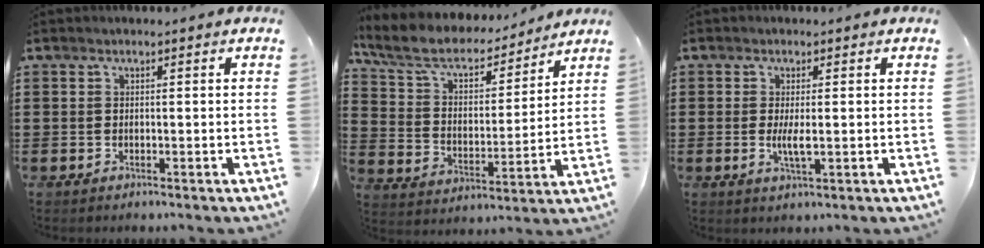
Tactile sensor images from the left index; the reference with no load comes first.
{"total": 8.0, "force": [6.6, 2.9, 3.6], "torque": [-0.100, -0.036, 0.112]}
{"total": 3.1, "force": [-0.2, 0.6, 3.1], "torque": [-0.061, -0.006, -0.006]}